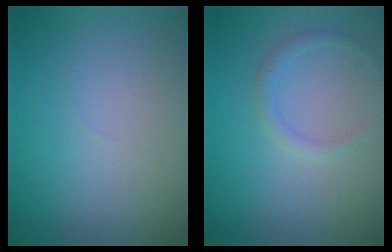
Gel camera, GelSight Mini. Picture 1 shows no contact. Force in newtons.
{"total": 1.2, "press": 1.2, "slide": 0.2}